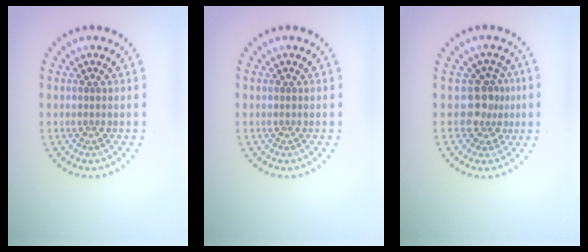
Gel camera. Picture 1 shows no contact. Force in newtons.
{"total": 0.0}
{"total": 2.6, "press": 2.0, "slide": 1.7}